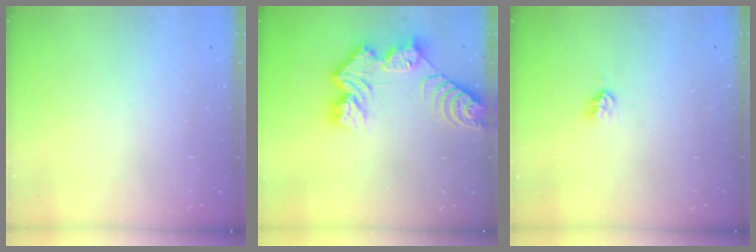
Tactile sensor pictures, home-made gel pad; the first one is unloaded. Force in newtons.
{"total": 12.3, "press": 12.2, "slide": 1.0}
{"total": 2.8, "press": 2.8, "slide": 0.3}